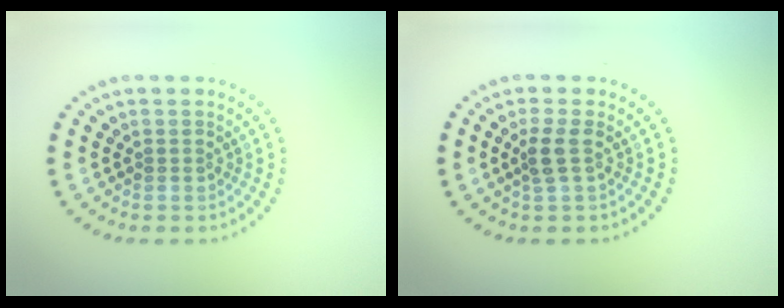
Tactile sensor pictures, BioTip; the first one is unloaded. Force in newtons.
{"total": 1.7, "press": 1.5, "slide": 0.9}